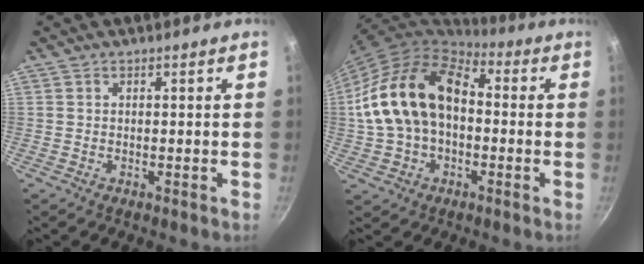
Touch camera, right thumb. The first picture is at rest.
{"total": 19.5, "force": [0.4, 13.4, 14.2], "torque": [-0.245, 0.046, 0.002]}